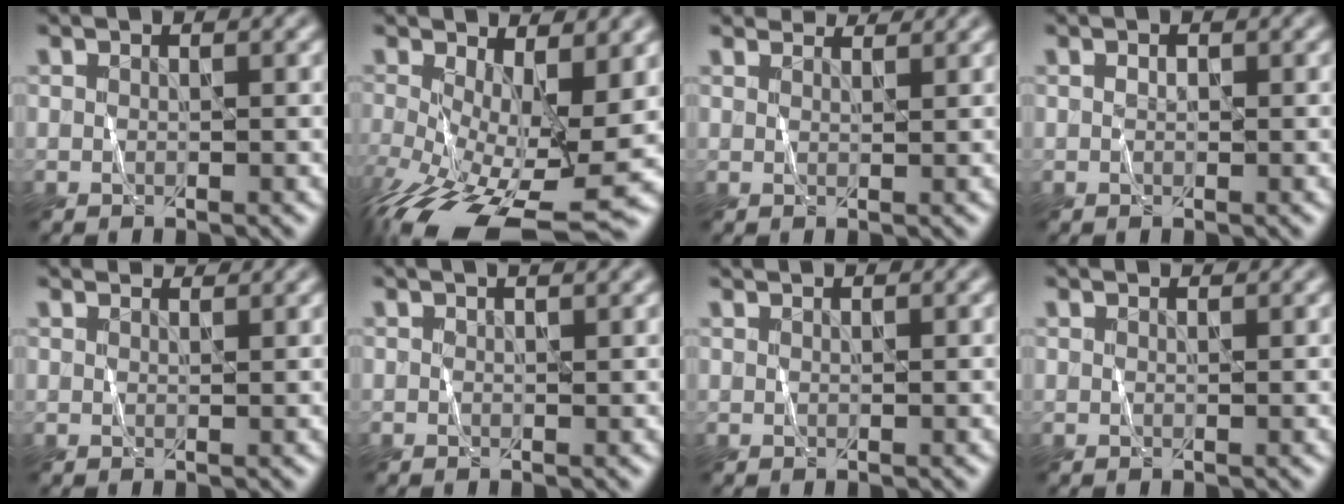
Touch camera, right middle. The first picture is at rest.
{"total": 11.6, "force": [-3.9, 4.6, 9.9], "torque": [-0.189, -0.035, -0.058]}
{"total": 3.5, "force": [3.3, 0.5, 0.8], "torque": [-0.012, 0.002, 0.035]}
{"total": 0.5, "force": [0.0, 0.4, 0.4], "torque": [-0.009, 0.003, 0.000]}
{"total": 2.3, "force": [2.2, 0.3, 0.4], "torque": [-0.009, 0.005, 0.023]}
{"total": 2.9, "force": [1.9, 1.3, 1.7], "torque": [-0.016, 0.017, 0.002]}
{"total": 0.9, "force": [0.8, 0.2, 0.2], "torque": [-0.004, 0.001, 0.005]}
{"total": 1.1, "force": [1.1, 0.1, 0.1], "torque": [-0.006, 0.002, 0.007]}